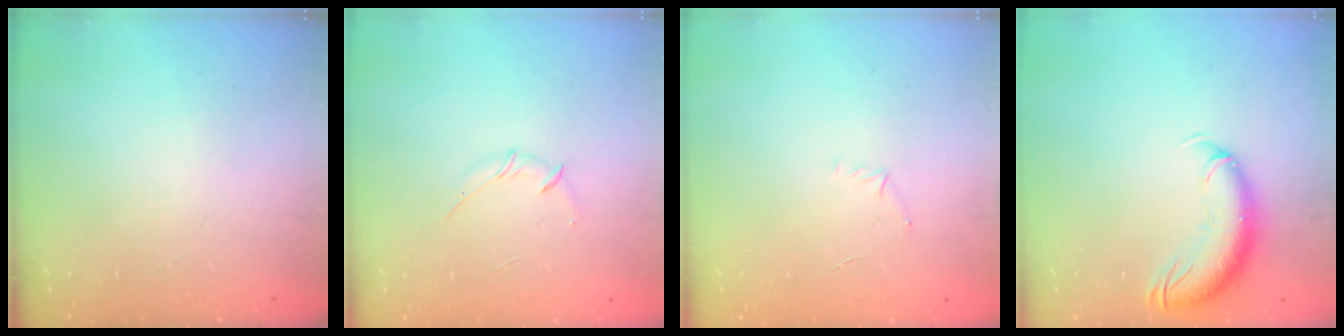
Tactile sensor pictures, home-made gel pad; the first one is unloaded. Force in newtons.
{"total": 3.0, "press": 2.9, "slide": 0.8}
{"total": 4.7, "press": 4.5, "slide": 1.3}
{"total": 12.1, "press": 11.8, "slide": 2.7}